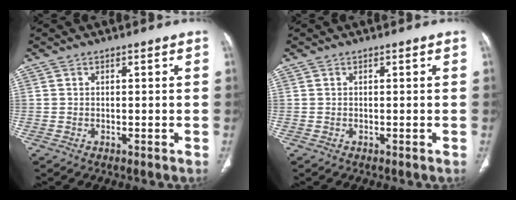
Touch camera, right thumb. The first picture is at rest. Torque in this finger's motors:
{"motor_torque": [0.00, 0.00, -0.02, -0.01, 0.00]}